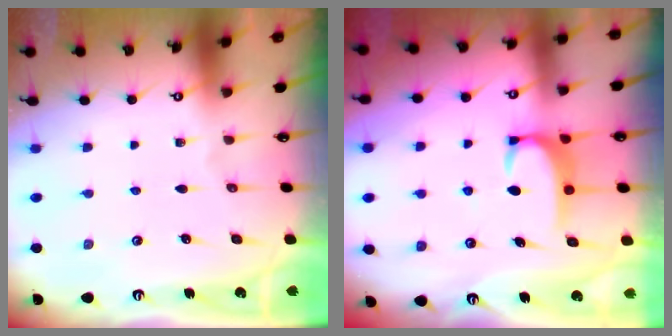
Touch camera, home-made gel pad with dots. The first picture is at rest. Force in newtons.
{"total": 2.8, "press": 2.8, "slide": 0.5}